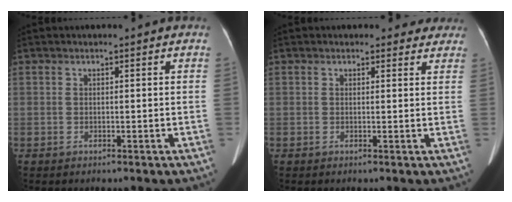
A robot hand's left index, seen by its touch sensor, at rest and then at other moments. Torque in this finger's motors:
{"motor_torque": [0.32, -0.64, 0.02, -0.04]}